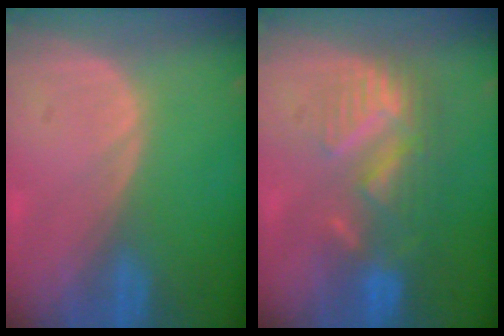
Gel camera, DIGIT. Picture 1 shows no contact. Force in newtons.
{"total": 8.9, "press": 8.0, "slide": 3.7}